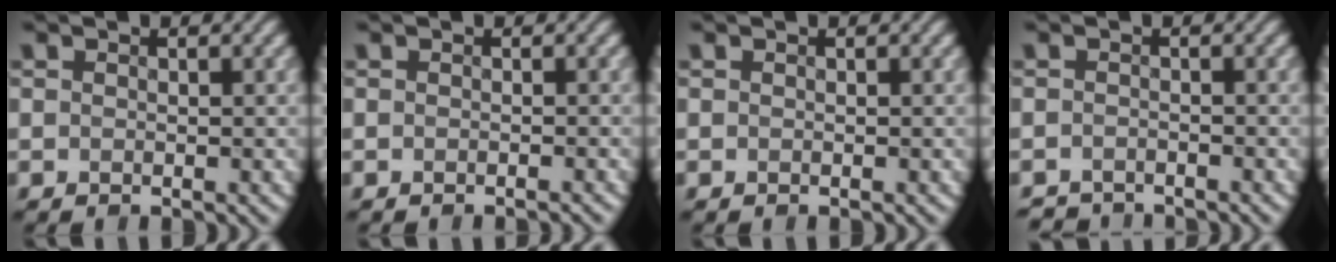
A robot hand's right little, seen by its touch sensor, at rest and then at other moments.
{"total": 0.9, "force": [-0.9, 0.0, 0.1], "torque": [0.001, -0.001, -0.013]}
{"total": 0.0}
{"total": 2.3, "force": [-2.3, 0.3, 0.0], "torque": [0.003, -0.001, -0.045]}